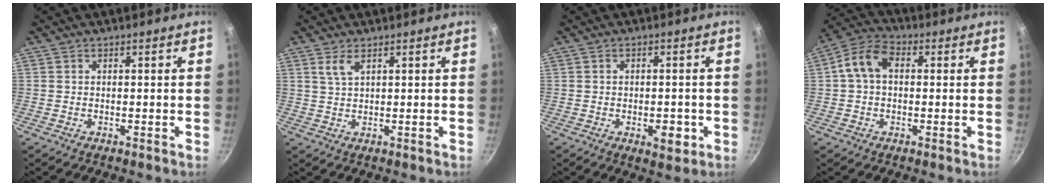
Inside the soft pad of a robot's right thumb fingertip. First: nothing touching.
{"total": 2.6, "force": [1.3, 0.8, 2.1], "torque": [-0.046, -0.005, 0.032]}
{"total": 4.8, "force": [-1.5, 2.4, 3.8], "torque": [-0.040, 0.007, -0.016]}
{"total": 7.9, "force": [0.8, 5.7, 5.5], "torque": [-0.089, 0.023, -0.002]}